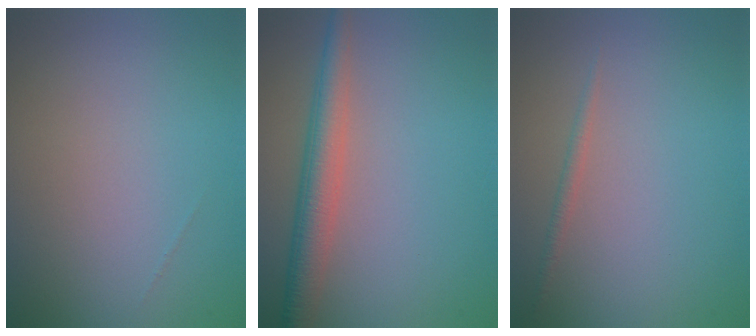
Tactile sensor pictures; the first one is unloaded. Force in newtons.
{"total": 4.0, "press": 4.0, "slide": 0.1}
{"total": 0.7, "press": 0.7, "slide": 0.1}